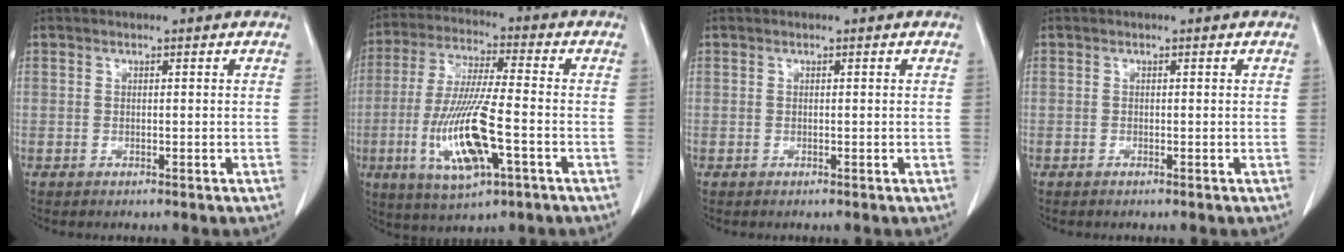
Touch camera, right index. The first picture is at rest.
{"total": 13.2, "force": [-4.1, 1.8, 12.4], "torque": [-0.256, -0.018, -0.074]}
{"total": 0.0}
{"total": 0.0}